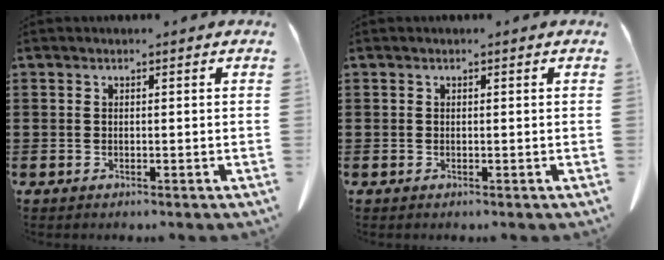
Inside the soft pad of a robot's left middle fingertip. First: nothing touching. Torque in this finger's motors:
{"motor_torque": [-0.02, 0.04, 0.00, 0.00]}